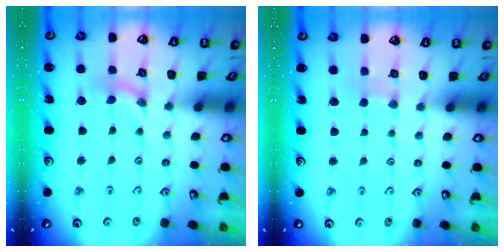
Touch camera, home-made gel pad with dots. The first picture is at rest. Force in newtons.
{"total": 1.4, "press": 1.4, "slide": 0.4}